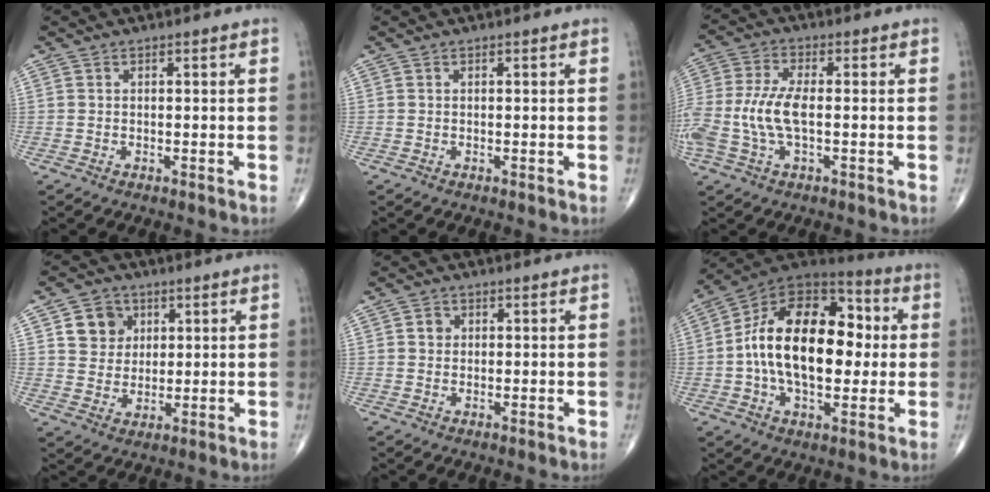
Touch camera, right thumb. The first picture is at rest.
{"total": 0.0}
{"total": 10.7, "force": [-1.4, 4.5, 9.6], "torque": [-0.239, 0.013, -0.028]}
{"total": 7.3, "force": [2.6, 6.3, 2.4], "torque": [-0.012, -0.009, 0.048]}
{"total": 1.8, "force": [0.3, 1.6, 0.7], "torque": [-0.002, 0.002, 0.002]}
{"total": 23.5, "force": [0.7, 13.6, 19.2], "torque": [-0.297, 0.029, 0.006]}